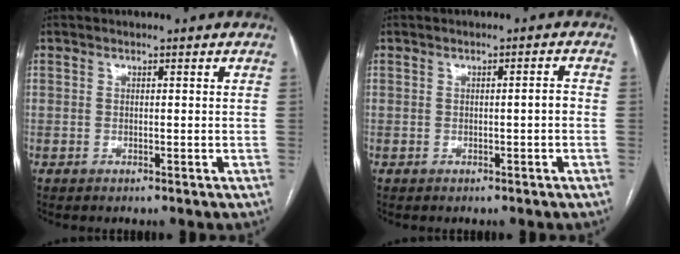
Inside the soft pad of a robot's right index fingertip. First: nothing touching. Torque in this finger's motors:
{"motor_torque": [0.38, 0.01, 0.06, 0.02]}